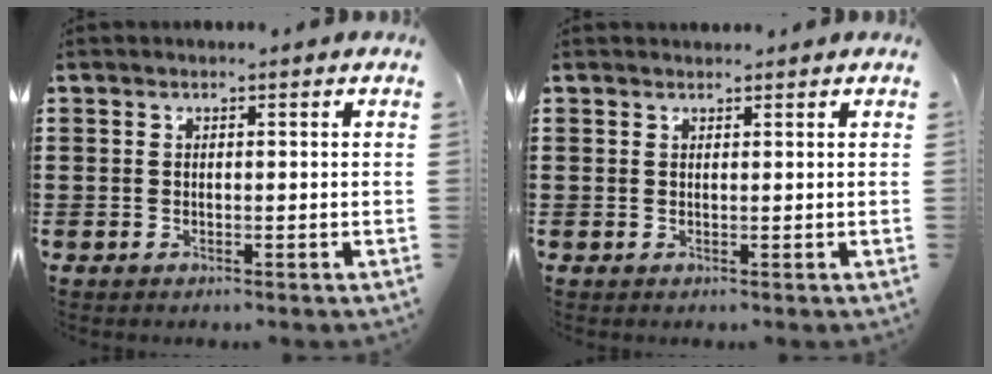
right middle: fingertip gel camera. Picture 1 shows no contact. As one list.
[{"total": 0.7, "force": [0.6, 0.1, -0.1], "torque": [0.008, -0.003, 0.011]}]